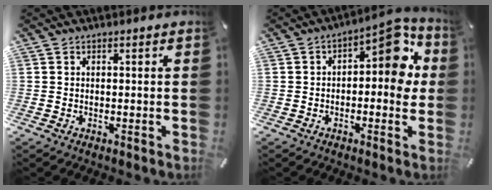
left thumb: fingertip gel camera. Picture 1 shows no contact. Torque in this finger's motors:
{"motor_torque": [0.10, 0.23, -0.03, -0.02, 0.10]}